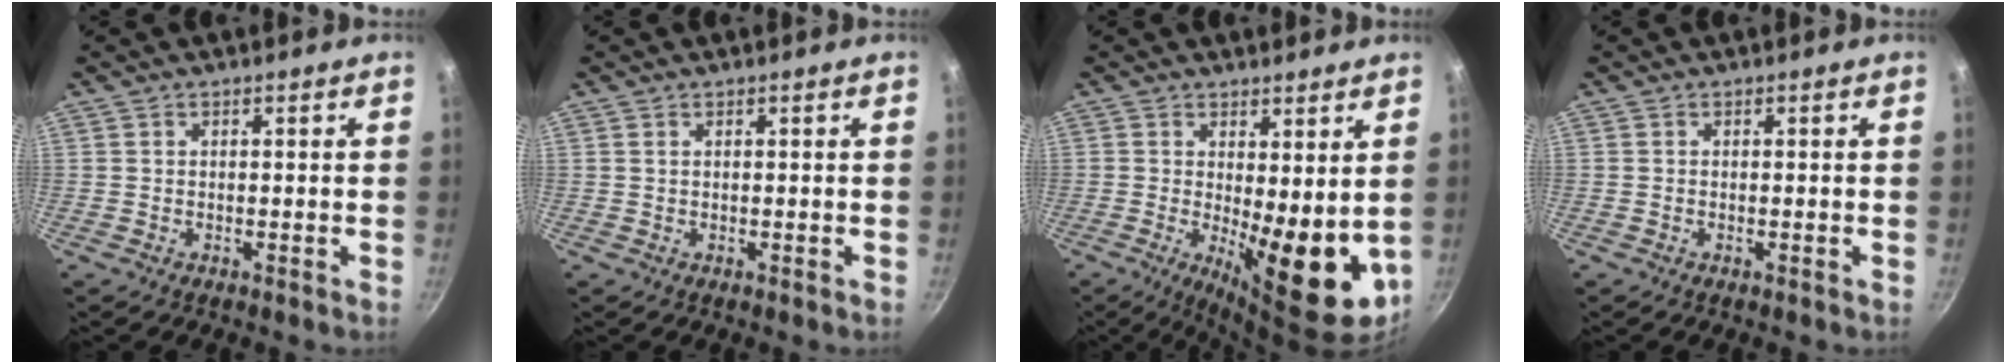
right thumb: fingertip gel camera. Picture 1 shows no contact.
{"total": 0.0}
{"total": 12.2, "force": [0.2, 4.4, 11.4], "torque": [-0.133, -0.026, 0.015]}
{"total": 0.0}